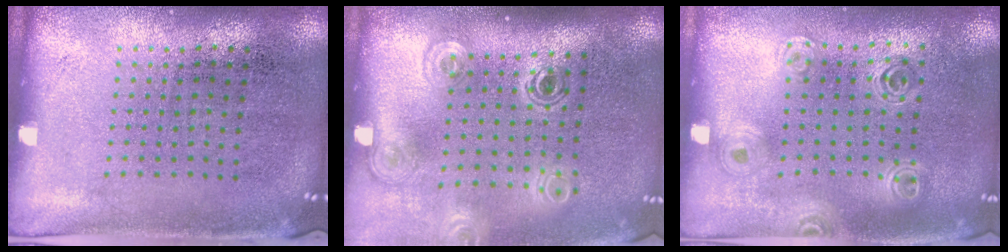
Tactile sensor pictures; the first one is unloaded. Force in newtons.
{"total": 1.8, "press": 1.2, "slide": 1.3}
{"total": 1.4, "press": 1.3, "slide": 0.5}